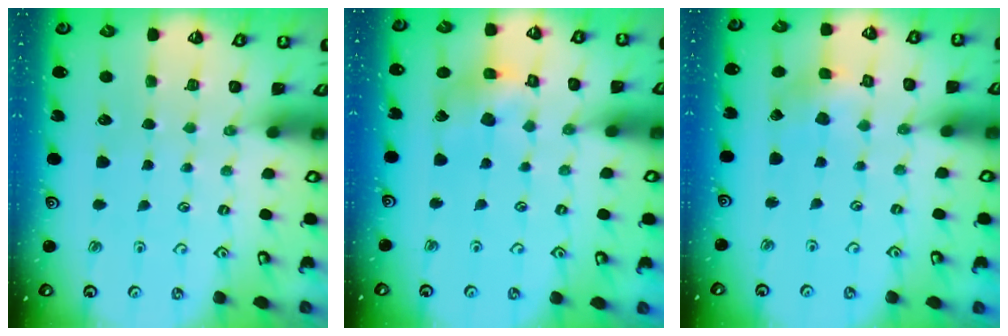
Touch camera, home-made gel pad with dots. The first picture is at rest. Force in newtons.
{"total": 11.4, "press": 11.3, "slide": 1.4}
{"total": 2.2, "press": 2.2, "slide": 0.3}